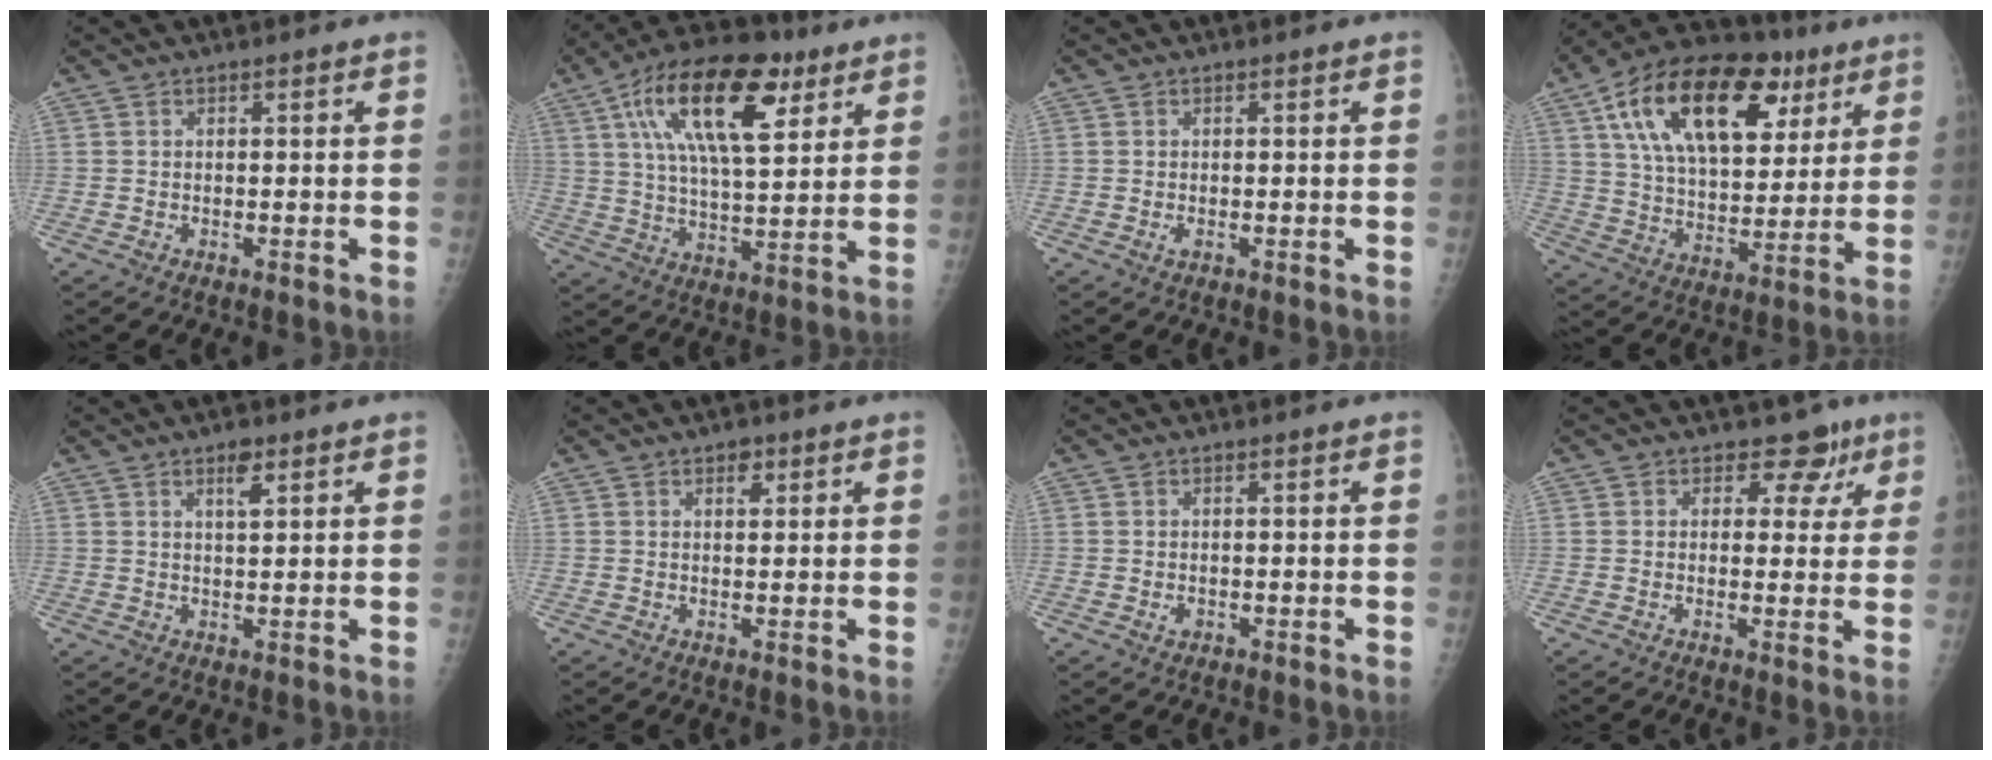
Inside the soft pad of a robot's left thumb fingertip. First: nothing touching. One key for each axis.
{"total": 20.3, "fx": 8.9, "fy": 8.9, "fz": 15.9, "tx": -0.253, "ty": -0.012, "tz": 0.148}
{"total": 0.8, "fx": -0.2, "fy": 0.5, "fz": 0.6, "tx": -0.014, "ty": -0.003, "tz": -0.004}
{"total": 26.8, "fx": 12.0, "fy": 14.5, "fz": 19.0, "tx": -0.289, "ty": 0.000, "tz": 0.197}
{"total": 3.2, "fx": 1.9, "fy": 1.2, "fz": 2.3, "tx": -0.029, "ty": -0.010, "tz": 0.030}
{"total": 2.4, "fx": 1.3, "fy": 1.5, "fz": 1.4, "tx": -0.007, "ty": -0.004, "tz": 0.018}
{"total": 1.1, "fx": -0.2, "fy": 0.9, "fz": 0.6, "tx": -0.006, "ty": 0.000, "tz": -0.002}
{"total": 6.0, "fx": 3.6, "fy": 4.5, "fz": 1.7, "tx": 0.020, "ty": -0.011, "tz": 0.035}